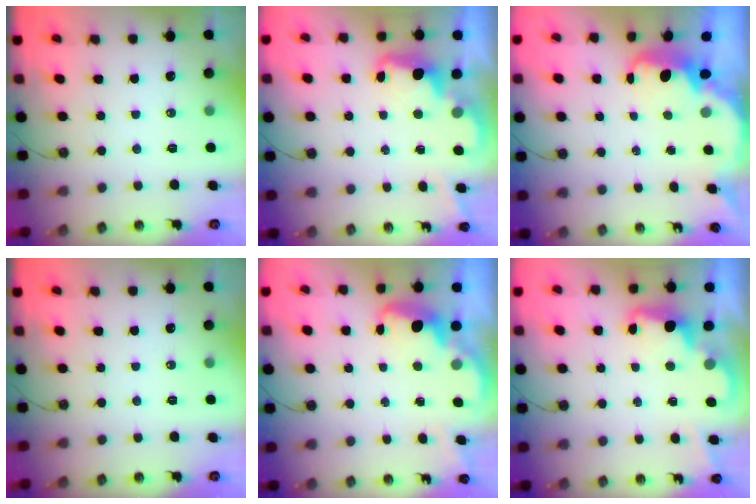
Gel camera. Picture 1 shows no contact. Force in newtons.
{"total": 2.4, "press": 2.4, "slide": 0.6}
{"total": 3.8, "press": 3.7, "slide": 0.4}
{"total": 0.0}
{"total": 2.7, "press": 2.6, "slide": 0.5}
{"total": 2.3, "press": 2.2, "slide": 0.5}